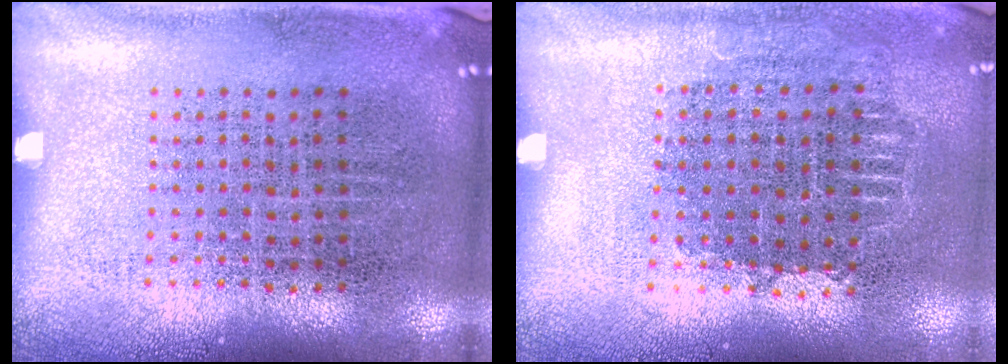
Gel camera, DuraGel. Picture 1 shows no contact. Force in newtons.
{"total": 0.7, "press": 0.7, "slide": 0.1}